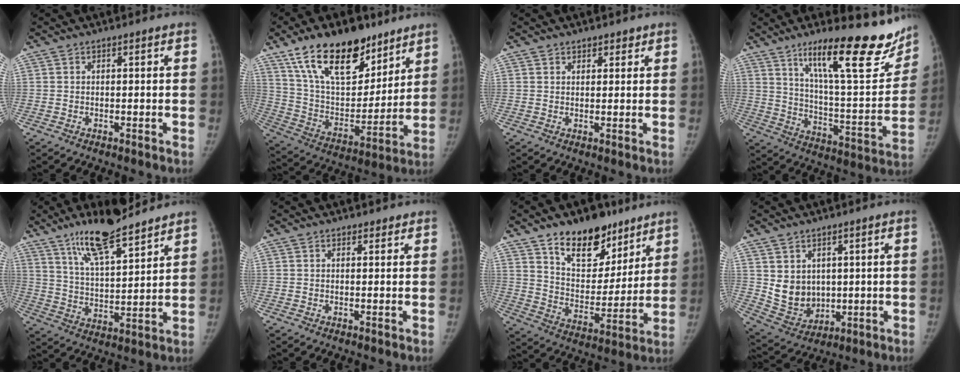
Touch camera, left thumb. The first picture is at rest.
{"total": 23.0, "force": [14.8, 11.6, 13.3], "torque": [-0.186, -0.054, 0.265]}
{"total": 2.0, "force": [1.5, 1.3, 0.4], "torque": [0.014, -0.007, 0.016]}
{"total": 25.4, "force": [16.5, 6.5, 18.2], "torque": [-0.219, -0.079, 0.256]}
{"total": 14.5, "force": [10.9, 3.4, 8.9], "torque": [-0.138, -0.060, 0.196]}
{"total": 1.2, "force": [0.9, 0.6, 0.2], "torque": [0.006, -0.006, 0.010]}
{"total": 17.3, "force": [11.6, 9.8, 8.3], "torque": [-0.071, -0.072, 0.195]}
{"total": 8.6, "force": [1.9, 7.2, 4.4], "torque": [-0.047, -0.025, 0.062]}